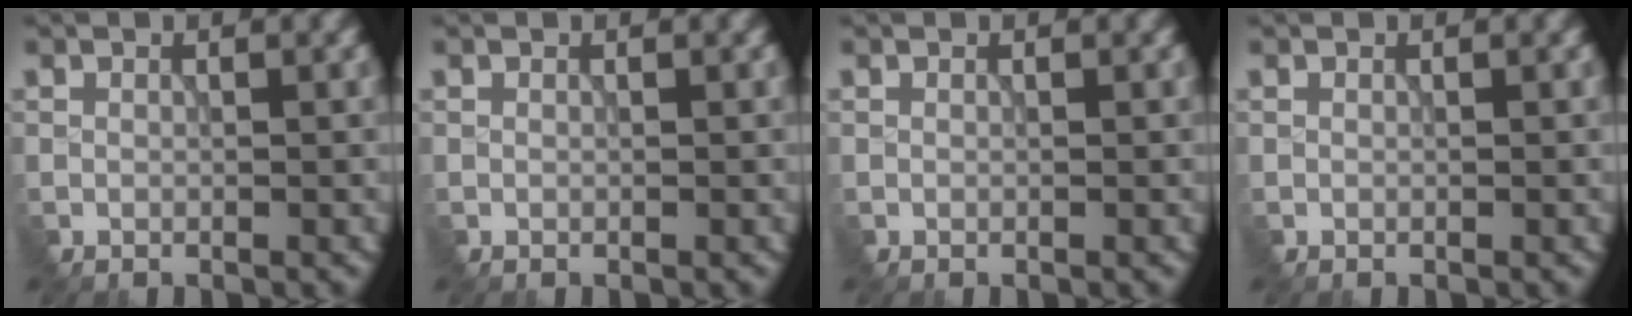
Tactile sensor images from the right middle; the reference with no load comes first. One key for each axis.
{"total": 0.0}
{"total": 0.0}
{"total": 0.0}